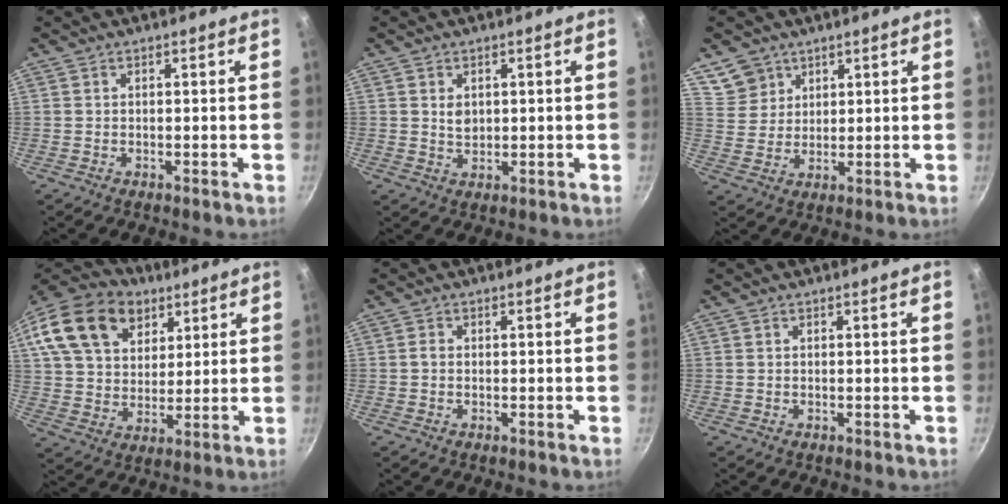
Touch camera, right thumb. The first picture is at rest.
{"total": 2.6, "force": [0.7, 1.9, 1.6], "torque": [-0.022, -0.006, 0.015]}
{"total": 6.3, "force": [4.1, 4.7, 0.7], "torque": [0.012, -0.006, 0.084]}
{"total": 22.8, "force": [11.0, 15.8, 12.2], "torque": [-0.231, 0.009, 0.195]}
{"total": 1.0, "force": [-0.1, 0.8, 0.6], "torque": [-0.012, 0.005, -0.003]}
{"total": 0.0}